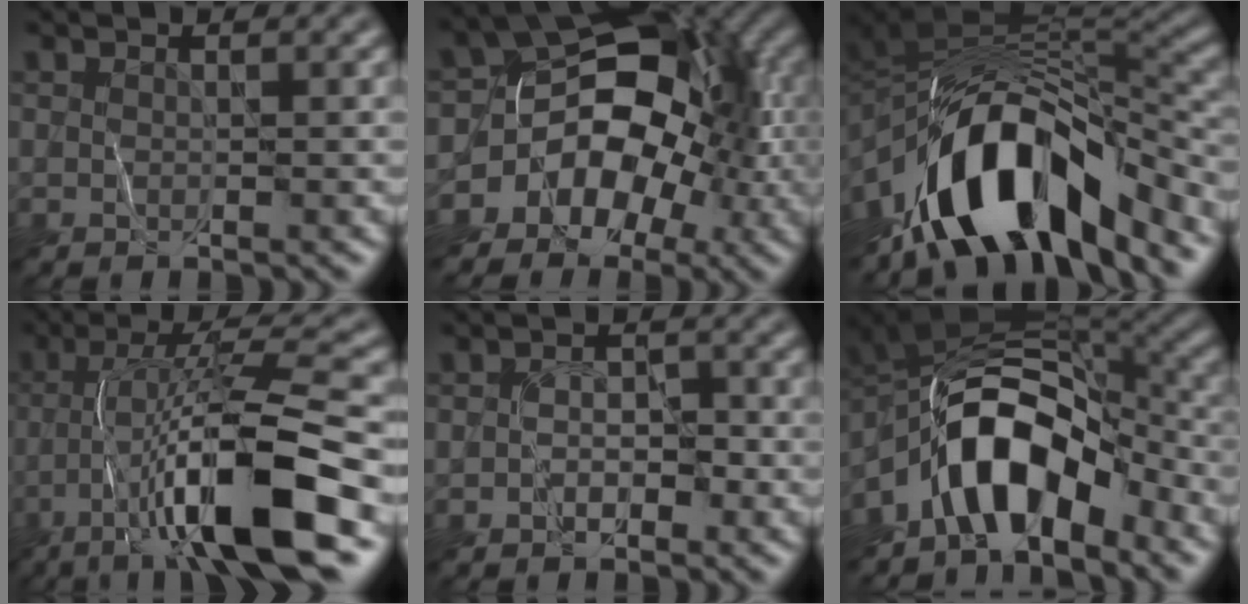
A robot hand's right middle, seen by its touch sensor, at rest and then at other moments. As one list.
[{"total": 10.3, "force": [-2.7, 7.5, 6.6], "torque": [-0.070, 0.009, -0.058]}, {"total": 13.5, "force": [-7.3, 6.3, 9.5], "torque": [-0.149, 0.004, -0.130]}, {"total": 12.0, "force": [-5.1, 2.4, 10.6], "torque": [-0.177, 0.014, -0.087]}, {"total": 1.7, "force": [-1.0, 1.2, 0.8], "torque": [-0.008, 0.004, -0.017]}, {"total": 9.4, "force": [-4.8, 4.7, 6.6], "torque": [-0.103, 0.019, -0.091]}]